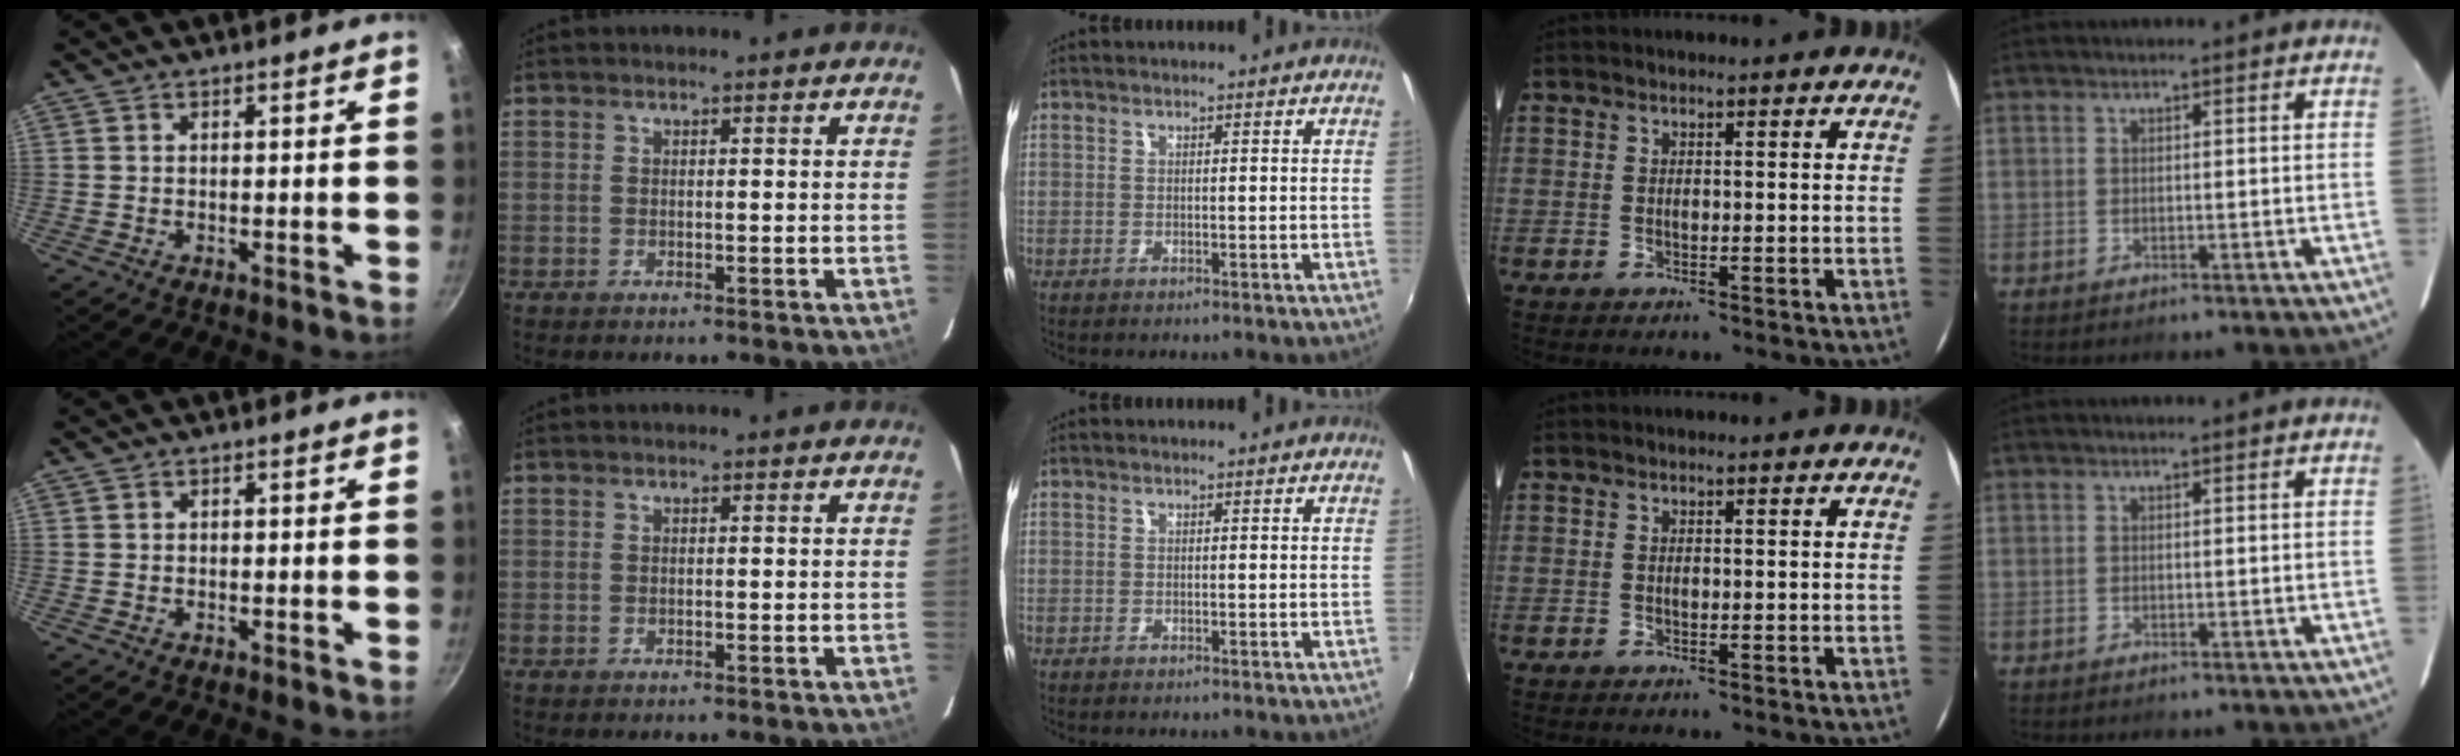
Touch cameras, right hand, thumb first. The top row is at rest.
{}